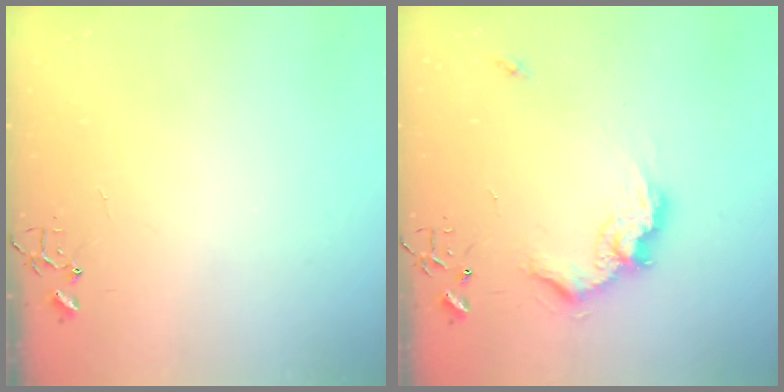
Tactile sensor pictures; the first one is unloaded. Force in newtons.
{"total": 14.4, "press": 14.3, "slide": 1.2}